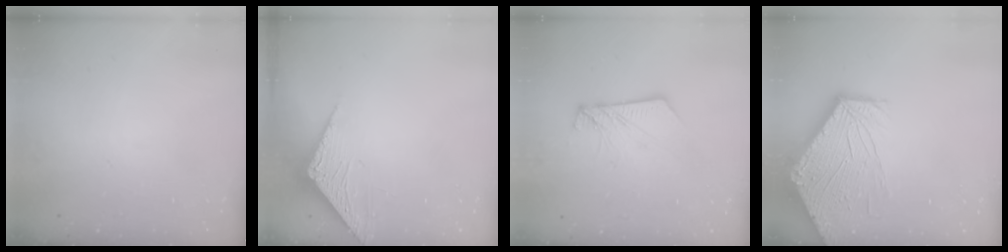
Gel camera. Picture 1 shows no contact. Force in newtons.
{"total": 3.3, "press": 3.2, "slide": 0.3}
{"total": 9.0, "press": 8.9, "slide": 0.8}
{"total": 11.1, "press": 11.0, "slide": 1.3}